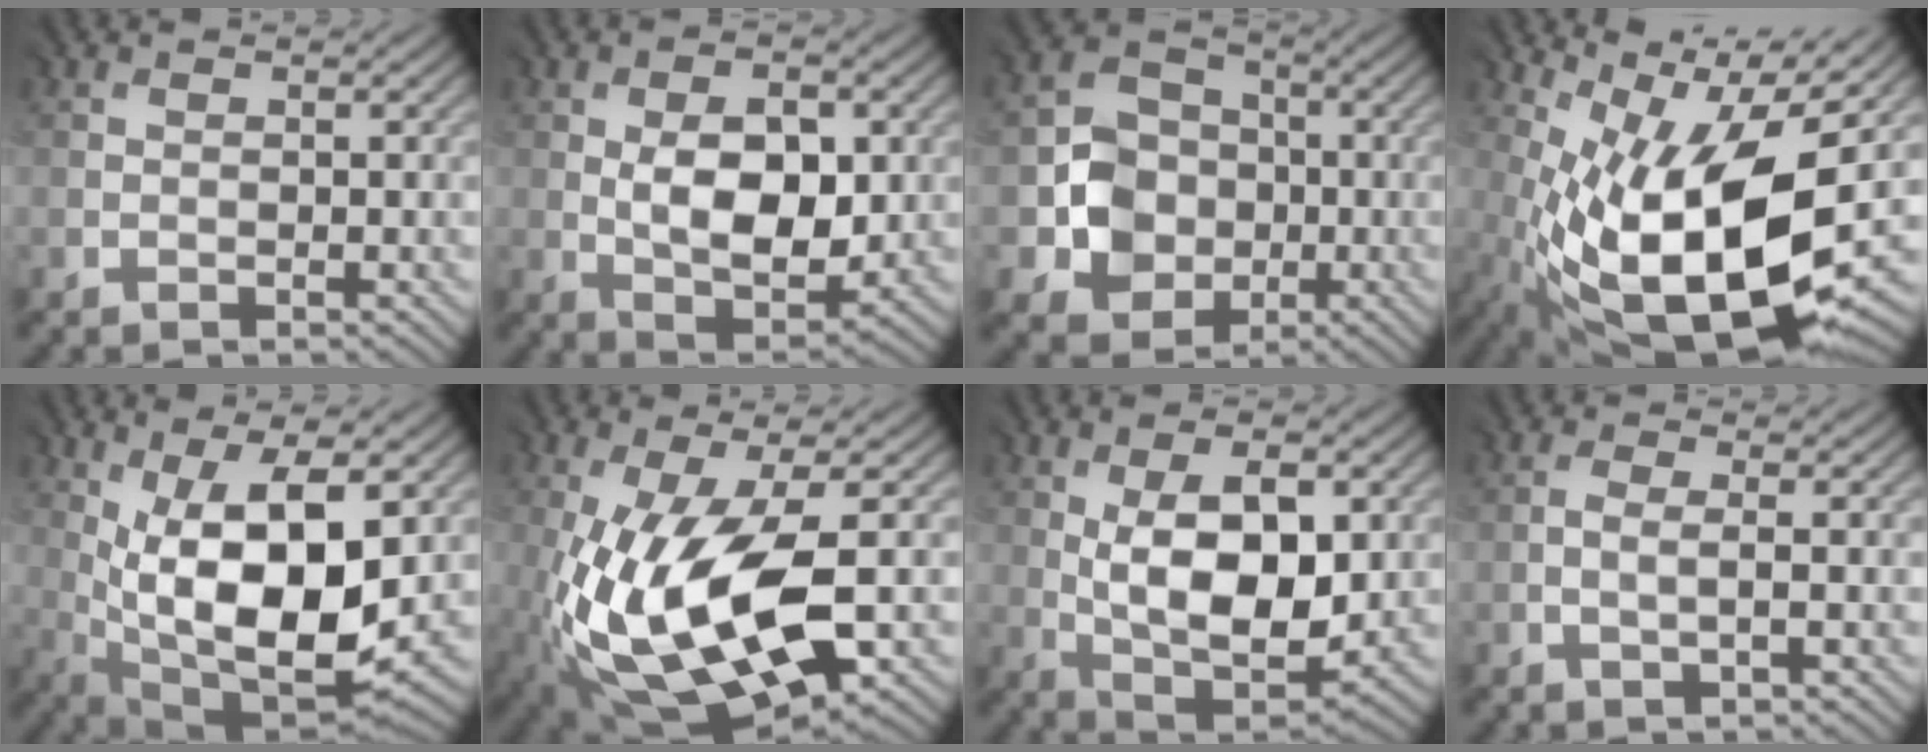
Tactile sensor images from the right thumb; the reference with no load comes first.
{"total": 8.3, "force": [0.4, 4.7, 6.9], "torque": [-0.124, -0.007, 0.012]}
{"total": 7.0, "force": [-1.7, 6.2, 2.6], "torque": [-0.056, 0.000, -0.043]}
{"total": 17.6, "force": [-3.0, 6.9, 16.0], "torque": [-0.282, -0.020, -0.044]}
{"total": 14.5, "force": [1.2, 6.4, 13.0], "torque": [-0.229, -0.014, 0.032]}
{"total": 14.2, "force": [-3.3, 5.8, 12.6], "torque": [-0.266, -0.023, -0.051]}
{"total": 11.4, "force": [1.1, 5.8, 9.8], "torque": [-0.172, -0.007, 0.028]}
{"total": 1.4, "force": [-0.6, 0.0, 1.3], "torque": [-0.032, -0.001, -0.011]}